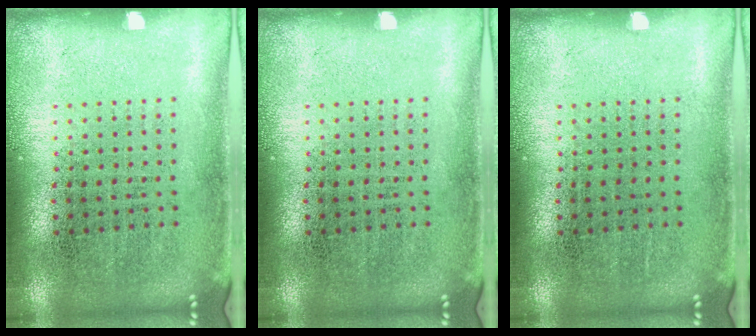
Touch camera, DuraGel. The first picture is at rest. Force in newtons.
{"total": 0.0}
{"total": 0.0}